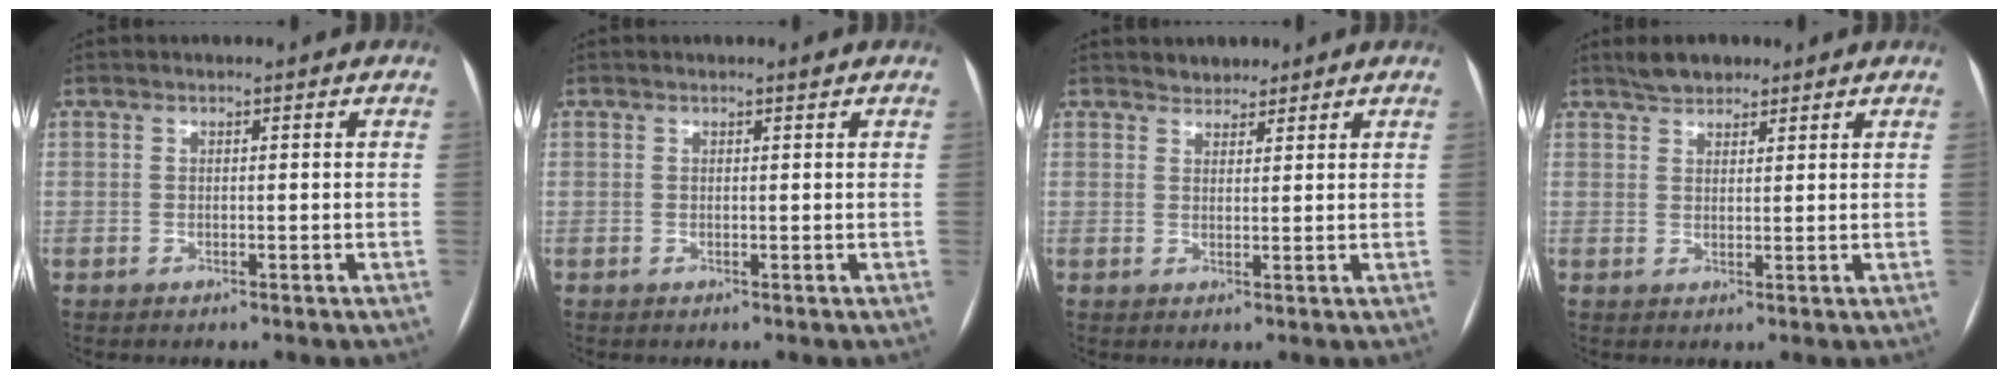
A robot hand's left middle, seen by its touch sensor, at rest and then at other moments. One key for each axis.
{"total": 0.7, "fx": 0.6, "fy": -0.1, "fz": 0.4, "tx": -0.012, "ty": 0.011, "tz": 0.013}
{"total": 2.4, "fx": 2.1, "fy": 1.2, "fz": 0.1, "tx": -0.004, "ty": 0.008, "tz": 0.033}
{"total": 4.0, "fx": 3.3, "fy": 1.8, "fz": 1.5, "tx": -0.032, "ty": 0.014, "tz": 0.059}